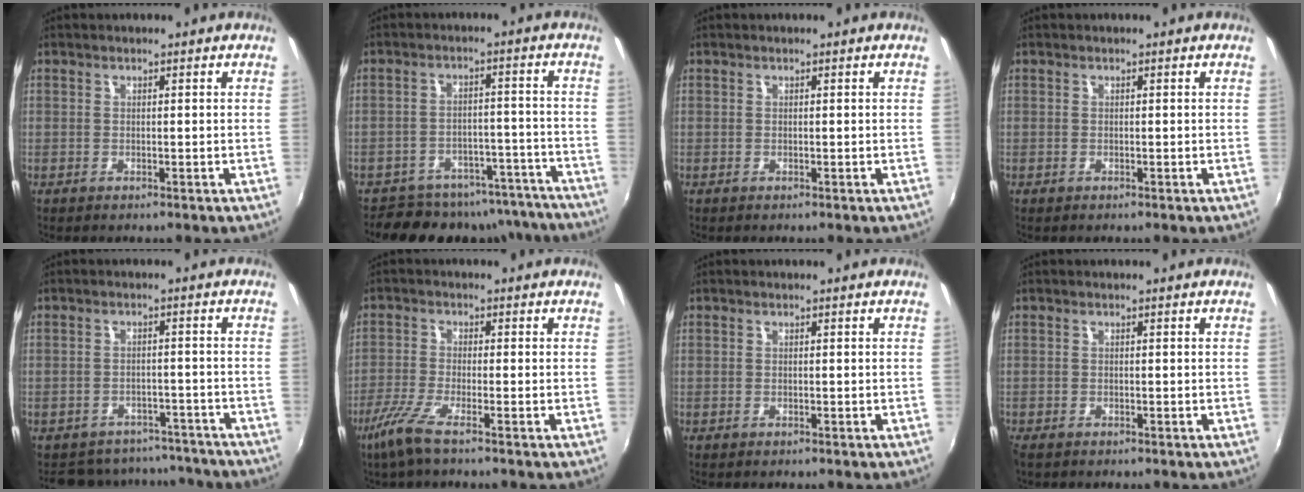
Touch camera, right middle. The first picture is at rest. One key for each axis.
{"total": 15.5, "fx": -13.6, "fy": 6.1, "fz": 4.1, "tx": -0.071, "ty": 0.025, "tz": -0.166}
{"total": 0.0}
{"total": 0.0}
{"total": 13.8, "fx": -12.0, "fy": 6.0, "fz": 3.2, "tx": -0.077, "ty": 0.024, "tz": -0.148}
{"total": 5.8, "fx": -4.0, "fy": 0.1, "fz": 4.2, "tx": -0.105, "ty": -0.015, "tz": -0.083}
{"total": 0.0}
{"total": 0.8, "fx": -0.6, "fy": 0.4, "fz": 0.3, "tx": -0.009, "ty": -0.004, "tz": -0.012}